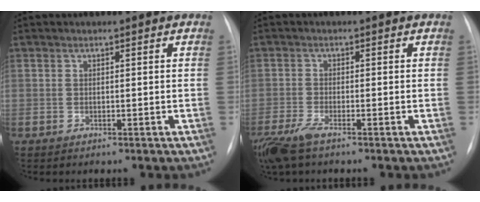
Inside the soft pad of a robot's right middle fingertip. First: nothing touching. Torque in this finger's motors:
{"motor_torque": [0.61, -0.57, 0.05, 0.07]}